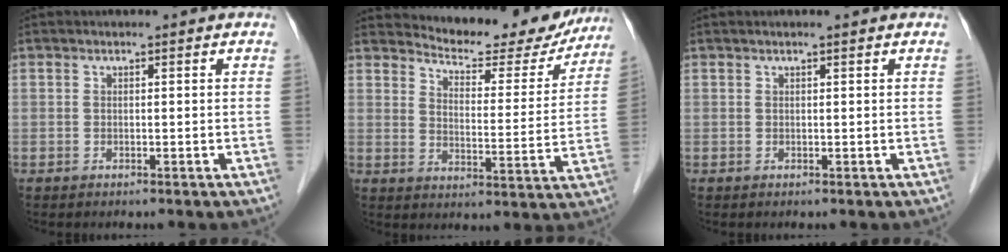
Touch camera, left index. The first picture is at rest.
{"total": 15.5, "force": [14.6, 3.7, 3.6], "torque": [-0.041, -0.022, 0.178]}
{"total": 0.9, "force": [0.7, -0.1, 0.5], "torque": [-0.011, 0.009, 0.015]}